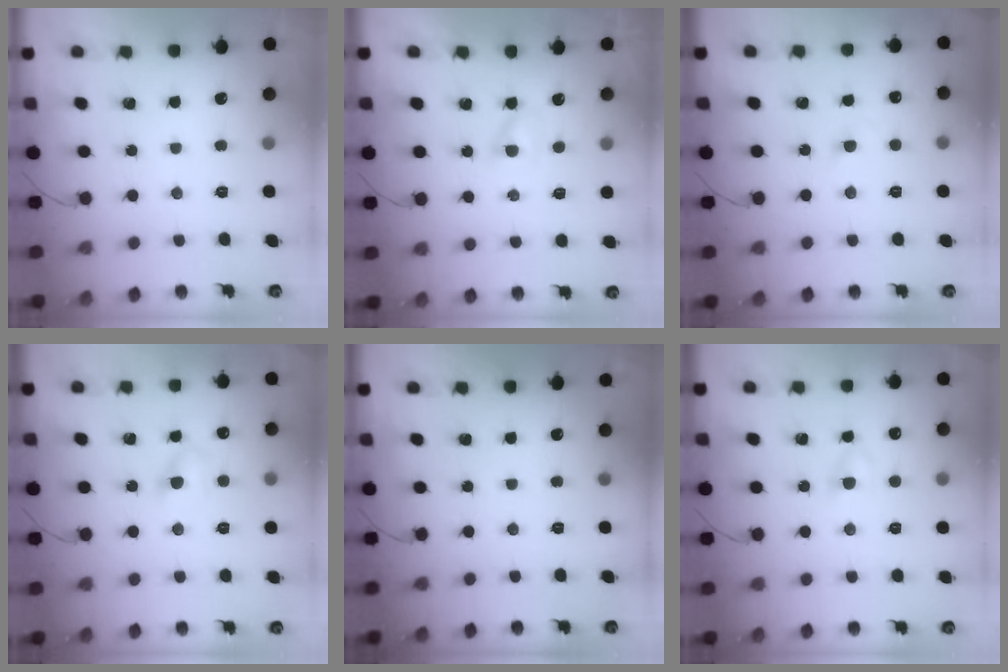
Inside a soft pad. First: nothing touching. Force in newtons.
{"total": 2.0, "press": 1.8, "slide": 0.9}
{"total": 1.9, "press": 1.6, "slide": 1.0}
{"total": 5.4, "press": 5.2, "slide": 1.6}
{"total": 0.0}
{"total": 3.6, "press": 3.4, "slide": 1.1}